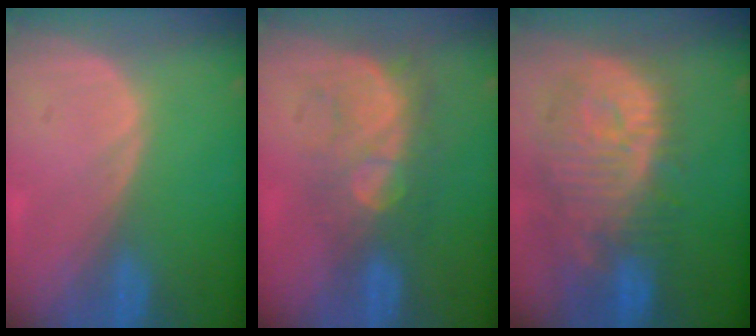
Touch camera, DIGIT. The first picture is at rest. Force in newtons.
{"total": 8.9, "press": 7.6, "slide": 4.6}
{"total": 12.4, "press": 11.0, "slide": 5.7}